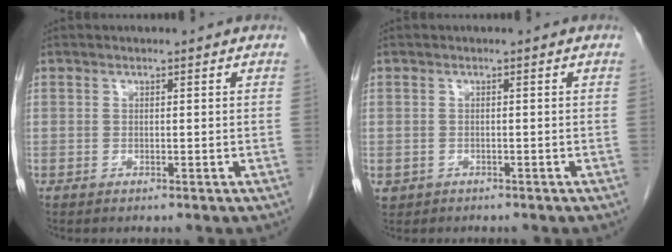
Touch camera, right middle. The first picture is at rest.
{"total": 1.6, "force": [-0.9, 1.4, 0.1], "torque": [-0.007, 0.004, -0.012]}